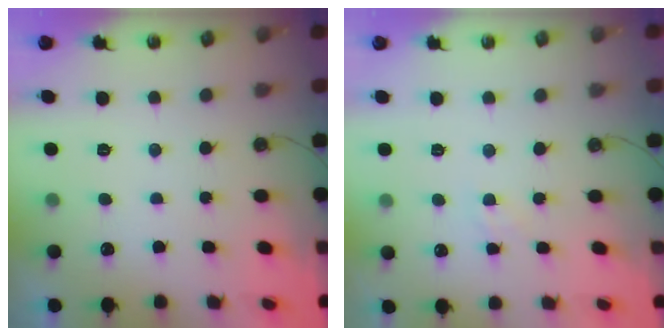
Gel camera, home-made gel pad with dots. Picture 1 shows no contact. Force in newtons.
{"total": 2.9, "press": 2.9, "slide": 0.5}